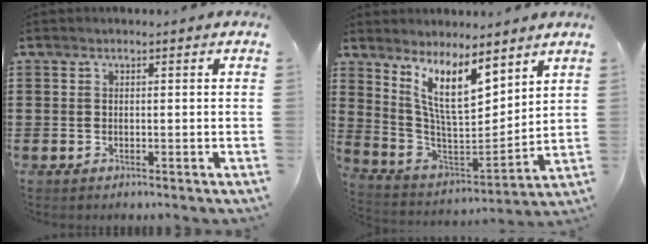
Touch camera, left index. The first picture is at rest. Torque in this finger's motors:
{"motor_torque": [1.77, -0.37, 1.05, 0.21]}